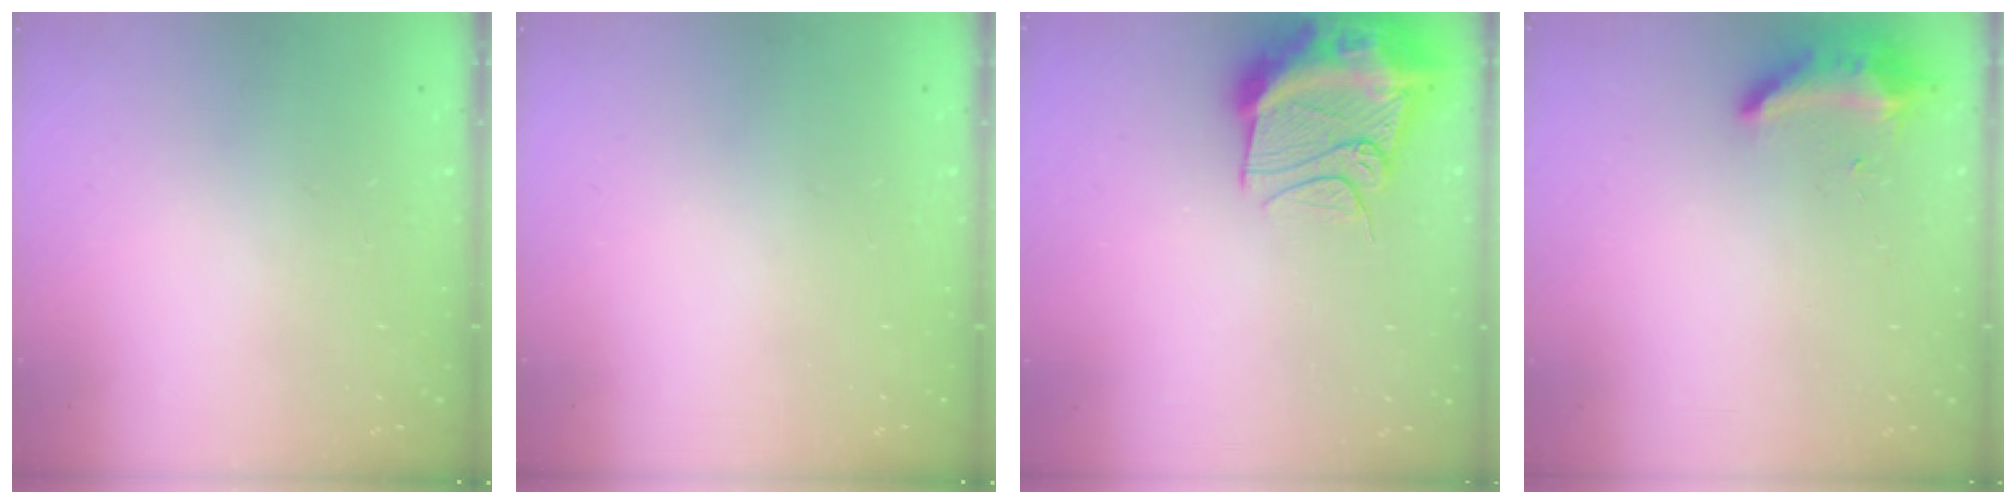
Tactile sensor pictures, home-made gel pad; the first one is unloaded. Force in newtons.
{"total": 0.0}
{"total": 15.8, "press": 15.7, "slide": 1.6}
{"total": 8.3, "press": 8.3, "slide": 0.2}